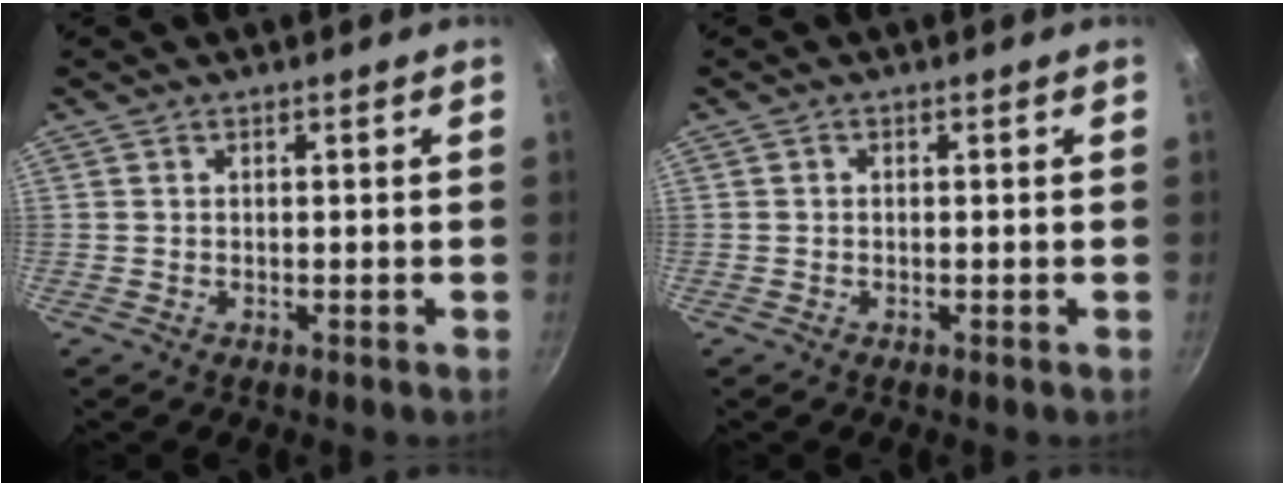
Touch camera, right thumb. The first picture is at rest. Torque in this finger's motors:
{"motor_torque": [-0.37, 0.12, 0.05, -0.01, -0.02]}